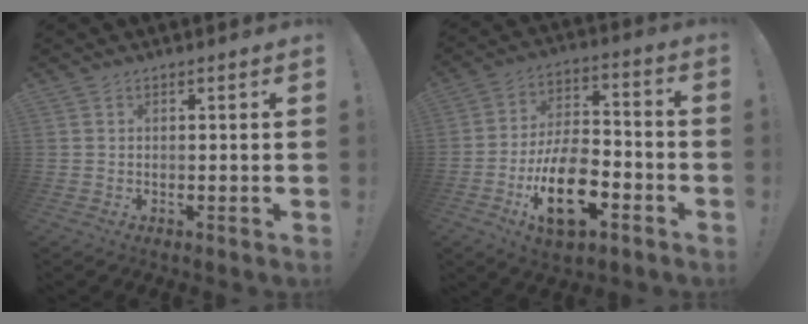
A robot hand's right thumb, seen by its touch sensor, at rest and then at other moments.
{"total": 18.5, "force": [-8.0, 9.6, 13.7], "torque": [-0.237, 0.052, -0.126]}